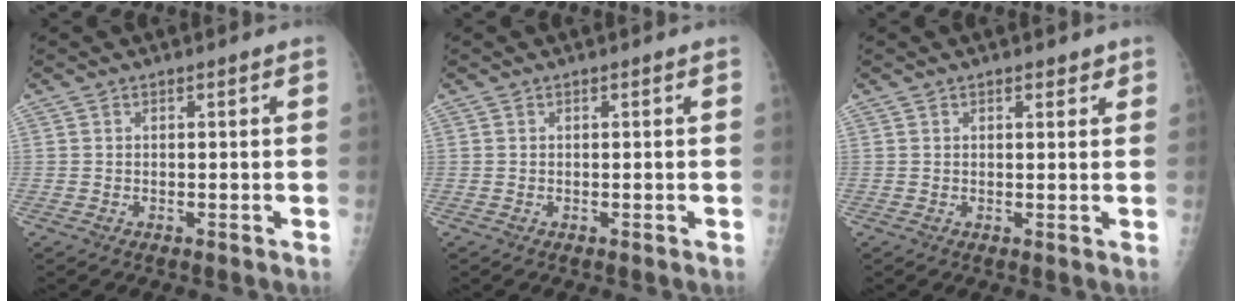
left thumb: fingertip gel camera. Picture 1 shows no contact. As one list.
[{"total": 0.0}, {"total": 1.8, "force": [1.3, 1.0, 0.9], "torque": [0.001, -0.005, 0.013]}]